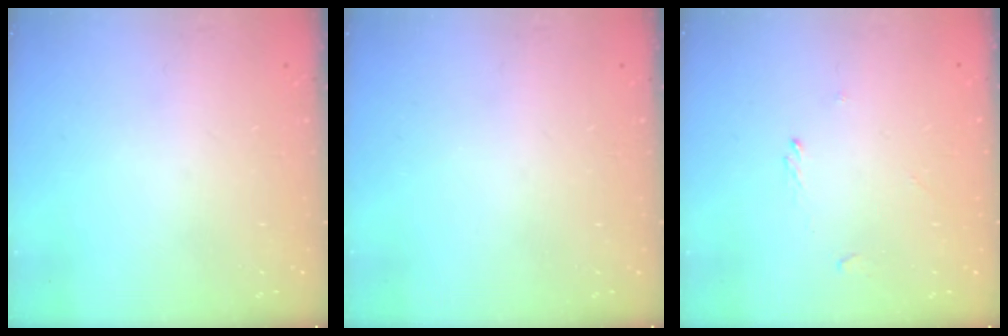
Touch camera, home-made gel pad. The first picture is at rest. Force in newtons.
{"total": 0.0}
{"total": 0.7, "press": 0.5, "slide": 0.4}